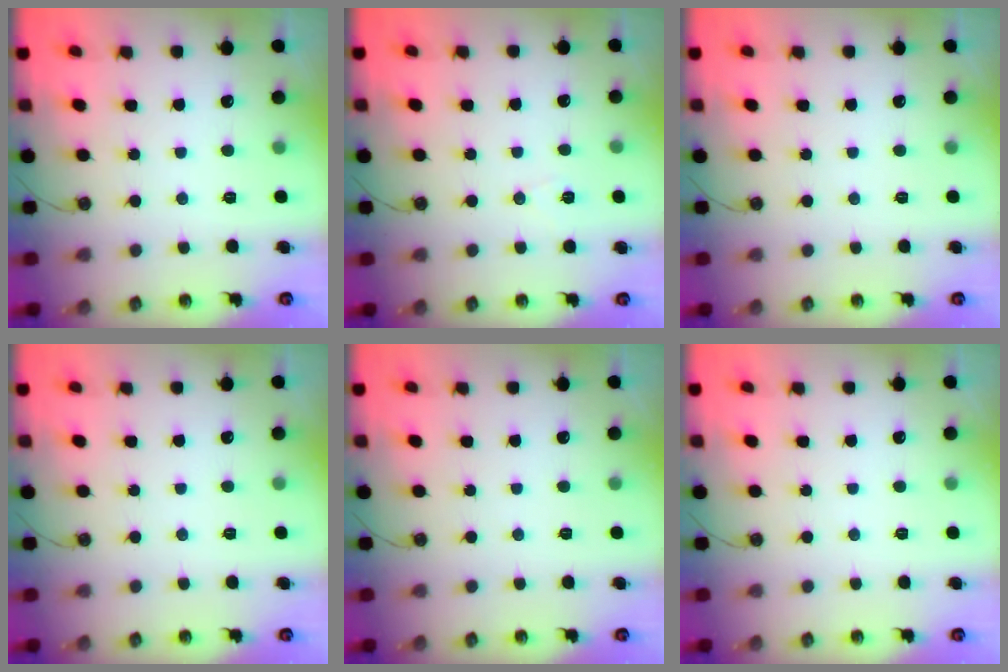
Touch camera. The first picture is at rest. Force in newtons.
{"total": 4.8, "press": 3.2, "slide": 3.7}
{"total": 0.0}
{"total": 0.0}
{"total": 0.0}
{"total": 0.0}